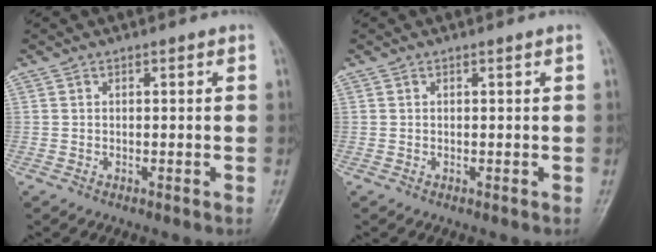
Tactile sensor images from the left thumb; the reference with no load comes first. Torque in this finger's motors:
{"motor_torque": [-0.02, 0.03, -0.07, -0.02, 0.00]}